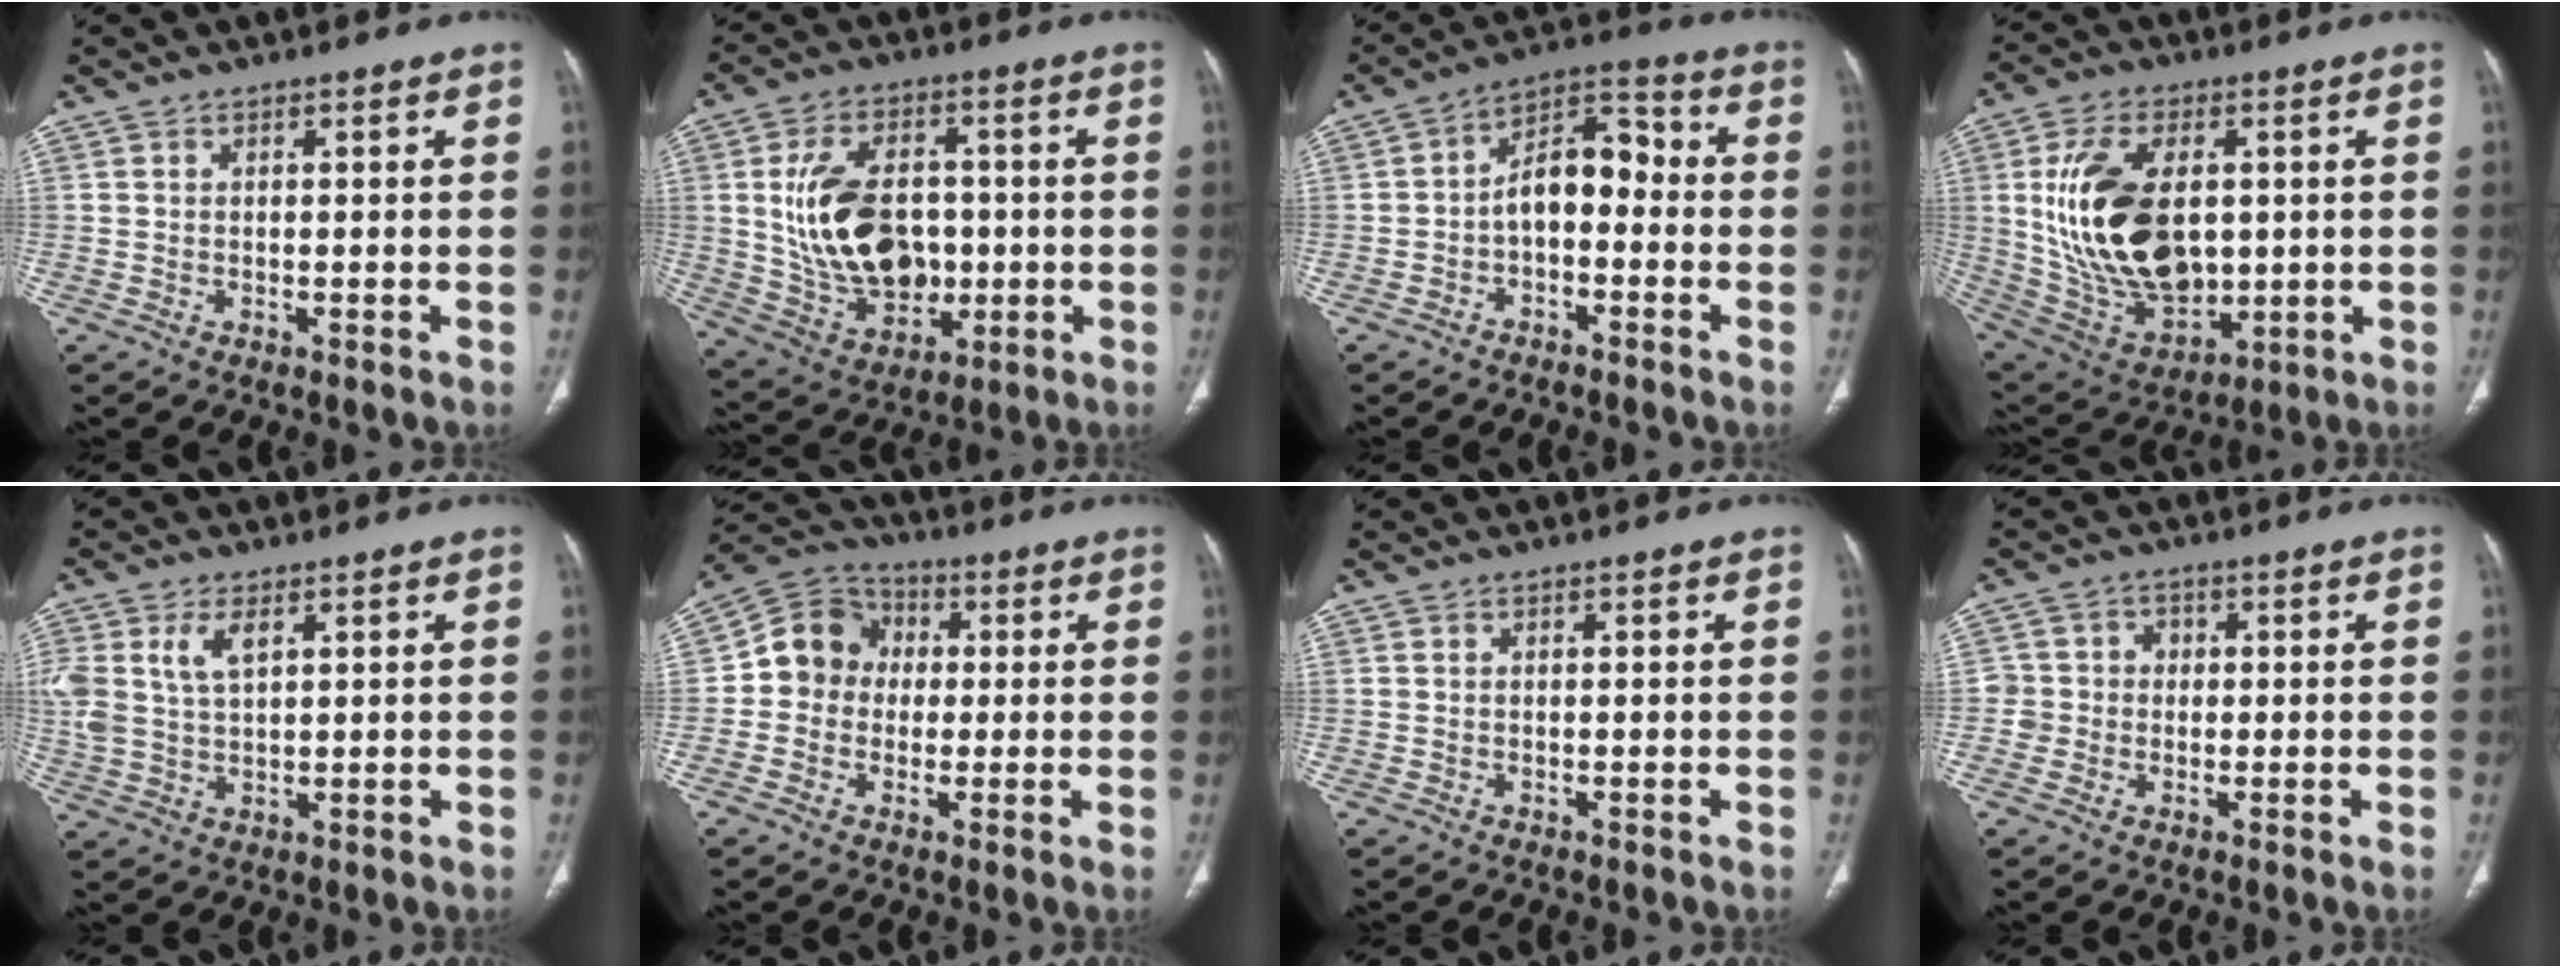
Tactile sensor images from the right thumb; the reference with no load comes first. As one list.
[{"total": 17.2, "force": [0.2, 11.8, 12.6], "torque": [-0.190, 0.002, 0.021]}, {"total": 9.3, "force": [-1.6, 5.5, 7.3], "torque": [-0.094, 0.046, -0.041]}, {"total": 22.2, "force": [2.0, 13.5, 17.5], "torque": [-0.306, -0.016, 0.056]}, {"total": 8.5, "force": [3.2, 4.8, 6.2], "torque": [-0.139, 0.001, 0.070]}, {"total": 9.8, "force": [0.3, 8.8, 4.2], "torque": [-0.047, 0.025, -0.010]}, {"total": 0.0}, {"total": 4.3, "force": [-0.3, 4.3, 0.2], "torque": [0.030, 0.016, -0.012]}]